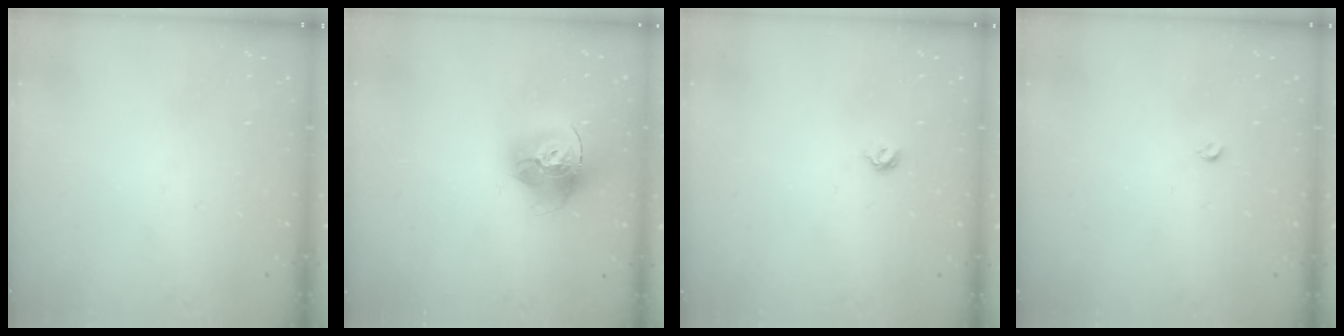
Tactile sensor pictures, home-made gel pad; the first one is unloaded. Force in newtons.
{"total": 15.7, "press": 15.6, "slide": 1.7}
{"total": 4.8, "press": 4.8, "slide": 0.8}
{"total": 2.8, "press": 2.8, "slide": 0.5}